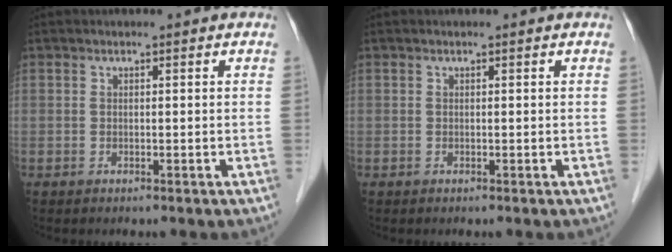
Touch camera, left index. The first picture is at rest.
{"total": 0.0}